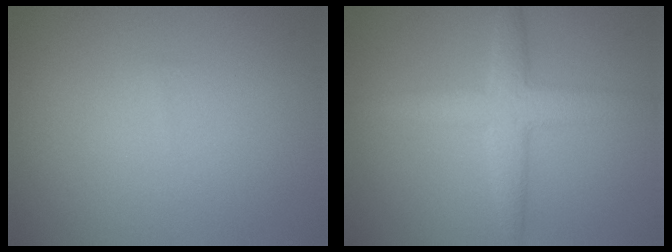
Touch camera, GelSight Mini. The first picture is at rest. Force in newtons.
{"total": 4.9, "press": 4.9, "slide": 0.0}